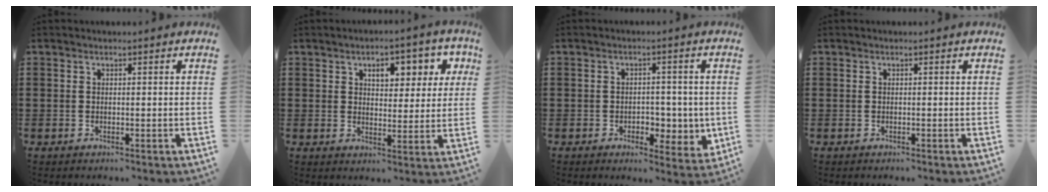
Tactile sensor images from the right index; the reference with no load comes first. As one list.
[{"total": 5.8, "force": [2.7, 3.3, 3.9], "torque": [-0.060, 0.001, 0.036]}, {"total": 3.9, "force": [-0.4, 3.2, 2.3], "torque": [-0.036, 0.004, -0.013]}, {"total": 0.0}]